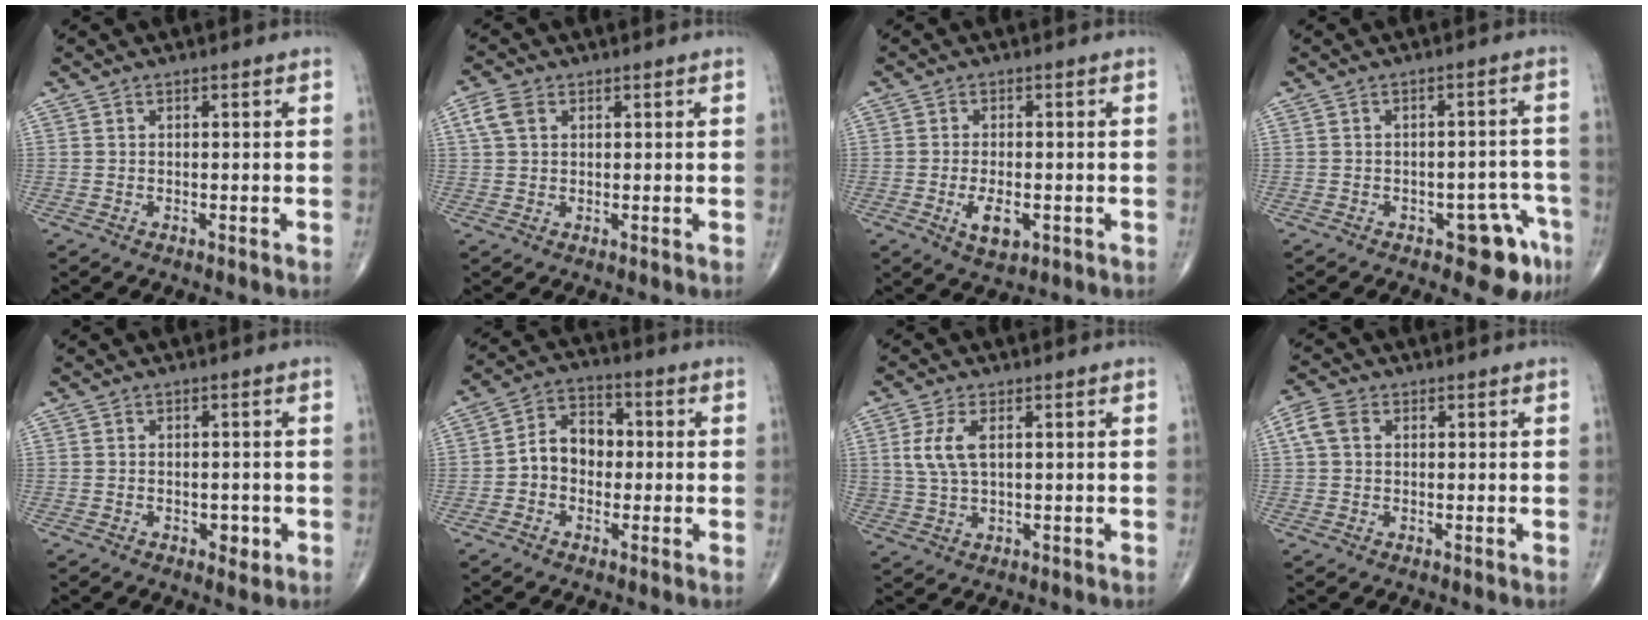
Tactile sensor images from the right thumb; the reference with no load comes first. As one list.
[{"total": 4.0, "force": [1.4, 2.7, 2.5], "torque": [-0.055, 0.009, 0.029]}, {"total": 5.0, "force": [-1.6, 2.4, 4.1], "torque": [-0.068, -0.005, -0.021]}, {"total": 7.5, "force": [-4.3, 3.5, 5.1], "torque": [-0.029, 0.031, -0.050]}, {"total": 2.6, "force": [-0.9, 1.6, 1.8], "torque": [-0.014, 0.002, -0.008]}, {"total": 7.9, "force": [-0.6, 6.1, 5.0], "torque": [-0.058, 0.031, -0.024]}, {"total": 5.9, "force": [1.6, 2.8, 5.0], "torque": [-0.112, -0.001, 0.038]}, {"total": 4.1, "force": [1.0, 3.0, 2.6], "torque": [-0.063, 0.013, 0.016]}]